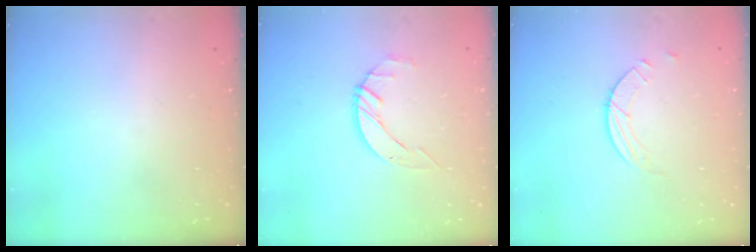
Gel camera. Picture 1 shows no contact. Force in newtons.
{"total": 2.7, "press": 2.7, "slide": 0.3}
{"total": 2.5, "press": 2.4, "slide": 0.2}